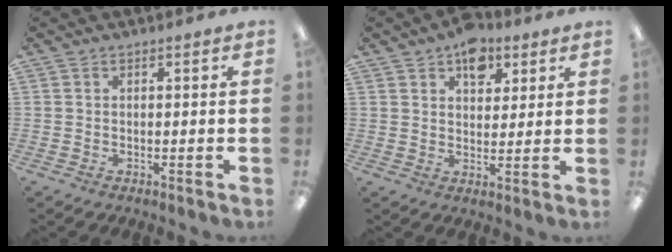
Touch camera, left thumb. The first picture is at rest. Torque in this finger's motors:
{"motor_torque": [0.81, 0.63, 0.72, -0.22, 0.04]}